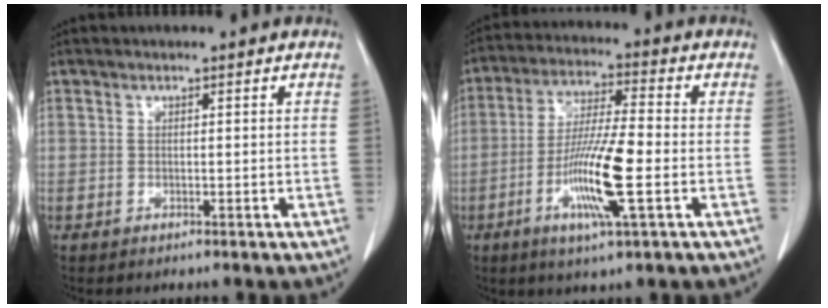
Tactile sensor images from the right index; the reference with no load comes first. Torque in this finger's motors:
{"motor_torque": [1.21, -0.03, 0.35, 0.12]}